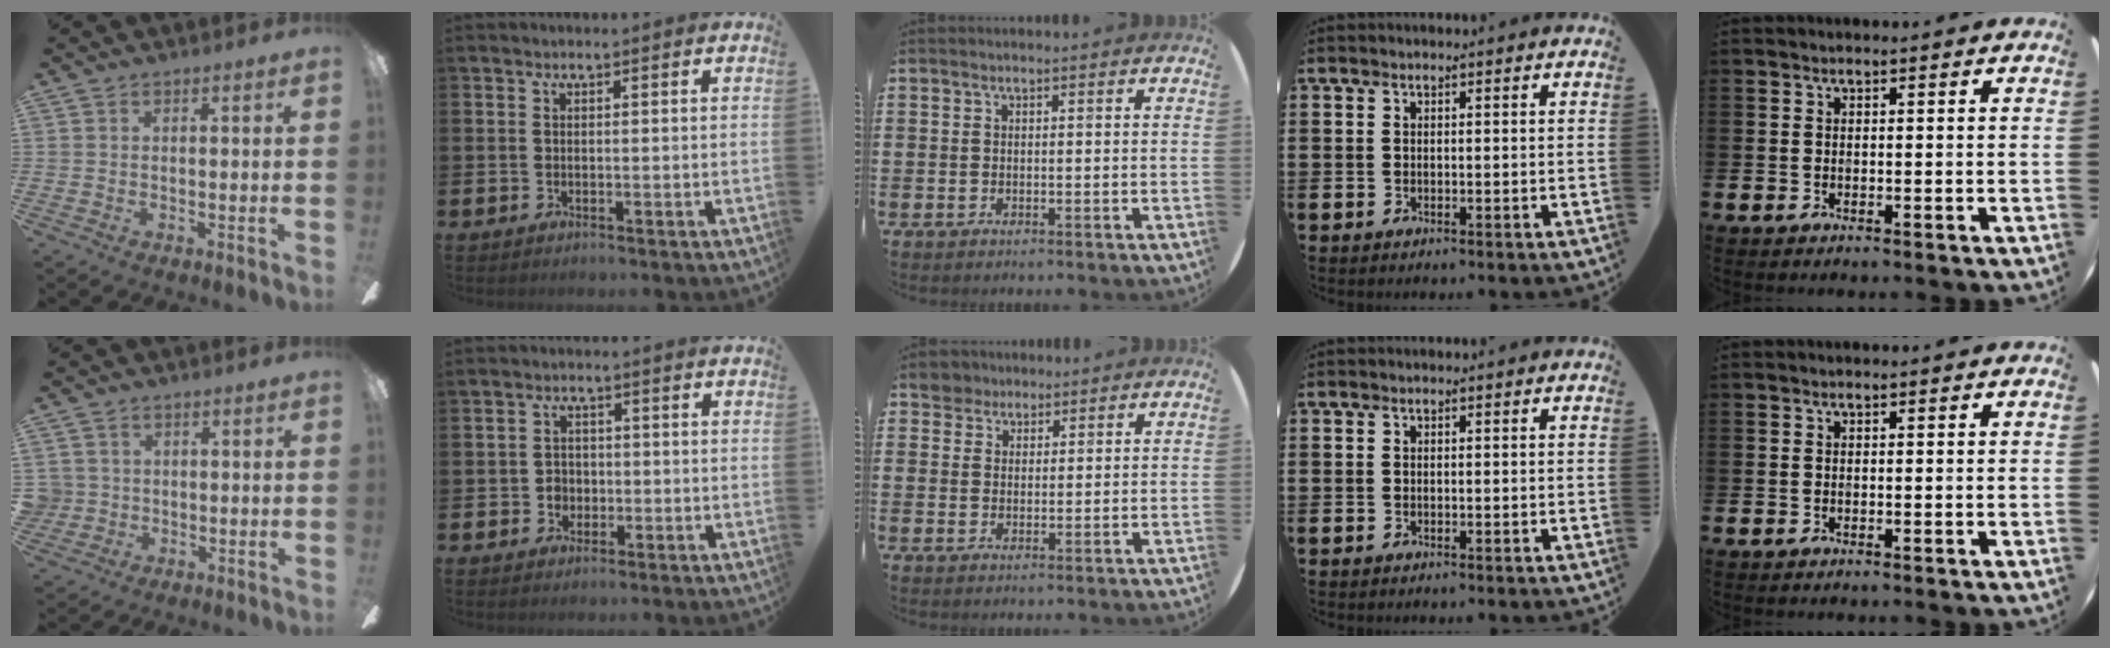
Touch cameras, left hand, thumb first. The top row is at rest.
{"thumb": {"total": 4.1, "force": [0.4, 4.0, 0.4], "torque": [-0.026, 0.010, 0.008]}, "index": {"total": 2.3, "force": [-0.6, 2.2, 0.5], "torque": [-0.003, 0.002, -0.019]}, "middle": {"total": 3.3, "force": [2.8, 1.7, 0.0], "torque": [-0.002, 0.002, 0.054]}}